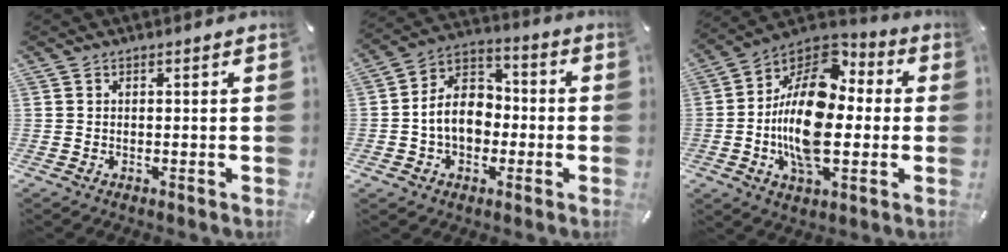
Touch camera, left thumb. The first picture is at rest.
{"total": 10.8, "force": [-2.2, 8.8, 5.9], "torque": [-0.129, 0.022, -0.040]}
{"total": 19.7, "force": [-1.1, 11.8, 15.7], "torque": [-0.317, -0.003, -0.028]}